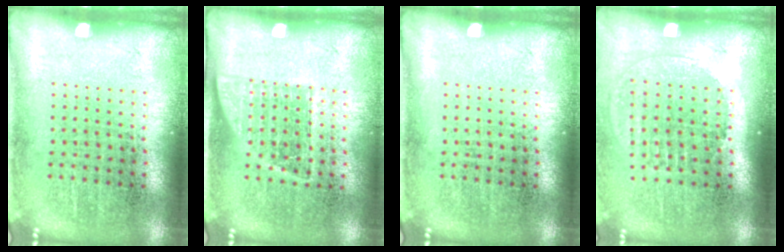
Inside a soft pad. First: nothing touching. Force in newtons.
{"total": 1.1, "press": 0.9, "slide": 0.6}
{"total": 0.0}
{"total": 1.3, "press": 1.2, "slide": 0.5}